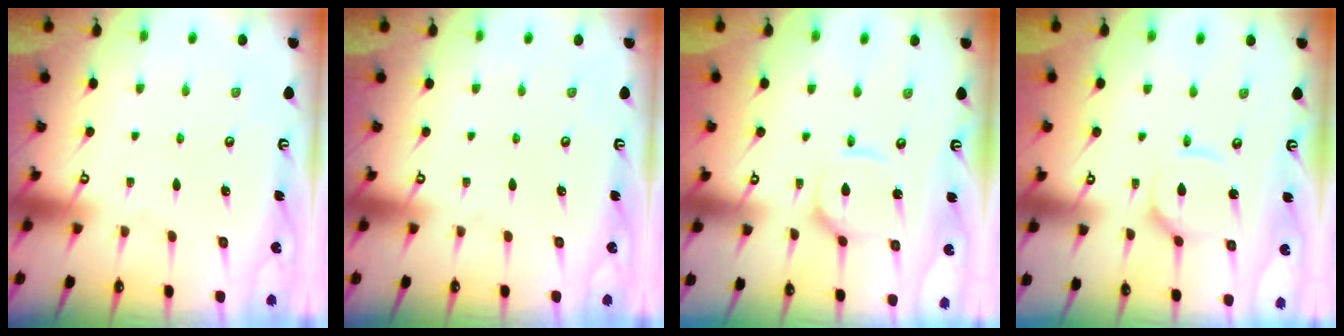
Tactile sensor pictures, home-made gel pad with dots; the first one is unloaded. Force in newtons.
{"total": 0.0}
{"total": 6.6, "press": 6.6, "slide": 0.7}
{"total": 6.6, "press": 6.6, "slide": 0.7}